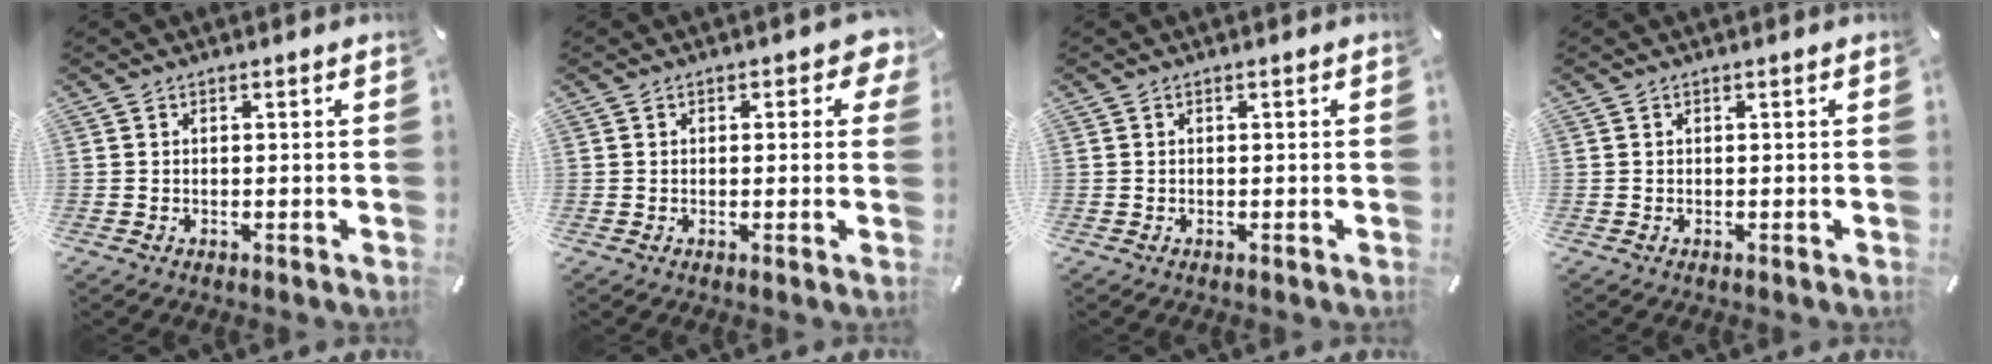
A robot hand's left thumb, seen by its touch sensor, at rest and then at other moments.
{"total": 3.0, "force": [0.9, 2.0, 2.0], "torque": [-0.015, 0.003, 0.010]}
{"total": 0.0}
{"total": 0.0}